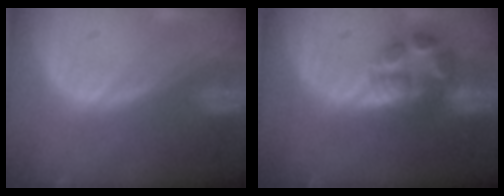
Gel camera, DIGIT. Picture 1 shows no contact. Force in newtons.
{"total": 6.0, "press": 5.9, "slide": 0.7}